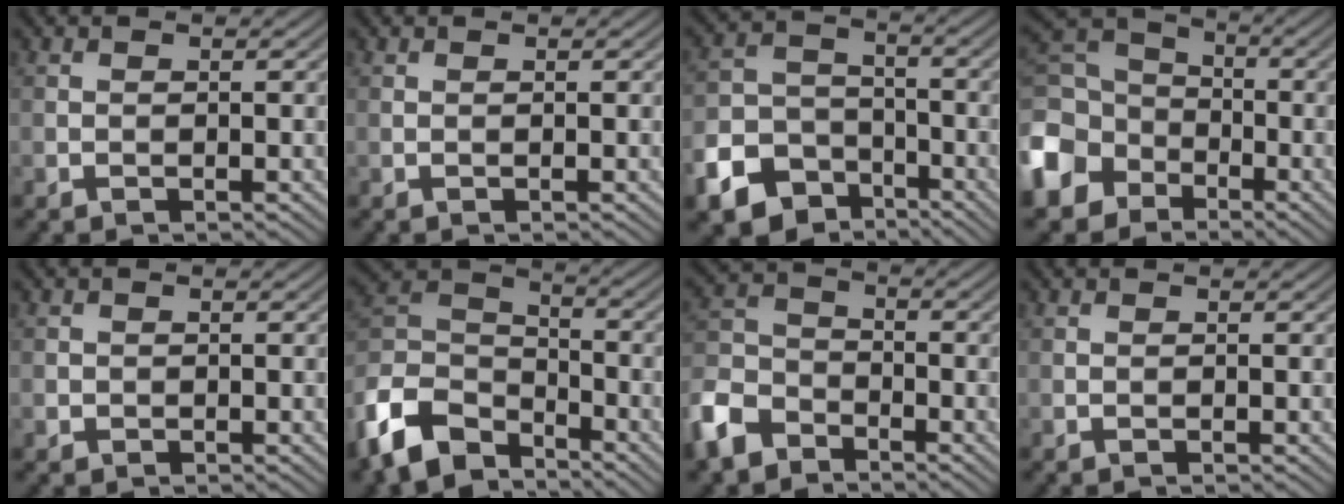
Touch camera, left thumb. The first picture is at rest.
{"total": 0.0}
{"total": 11.6, "force": [-7.0, 8.2, 4.2], "torque": [-0.117, -0.042, -0.126]}
{"total": 12.0, "force": [-4.7, 9.4, 5.7], "torque": [-0.190, -0.025, -0.102]}
{"total": 1.0, "force": [-0.2, 0.9, 0.1], "torque": [0.003, -0.005, -0.006]}
{"total": 11.8, "force": [-7.7, 6.5, 6.0], "torque": [-0.151, -0.009, -0.169]}
{"total": 8.8, "force": [-5.9, 5.1, 3.9], "torque": [-0.105, -0.009, -0.145]}
{"total": 0.0}